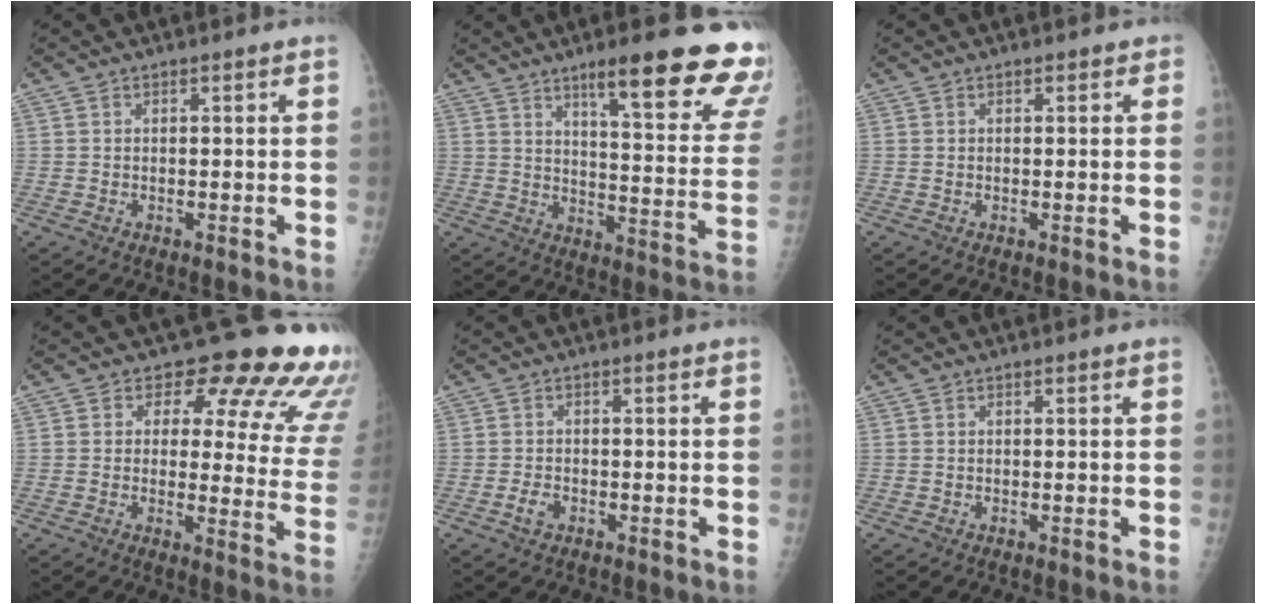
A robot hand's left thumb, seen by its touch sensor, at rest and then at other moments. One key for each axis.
{"total": 22.2, "fx": 14.7, "fy": 4.0, "fz": 16.1, "tx": -0.181, "ty": -0.069, "tz": 0.197}
{"total": 0.6, "fx": 0.3, "fy": 0.5, "fz": 0.2, "tx": 0.006, "ty": 0.001, "tz": -0.002}
{"total": 17.3, "fx": 12.9, "fy": 7.3, "fz": 9.0, "tx": -0.047, "ty": -0.078, "tz": 0.124}
{"total": 2.2, "fx": -1.1, "fy": 1.5, "fz": 1.3, "tx": -0.024, "ty": 0.005, "tz": -0.020}
{"total": 0.0}